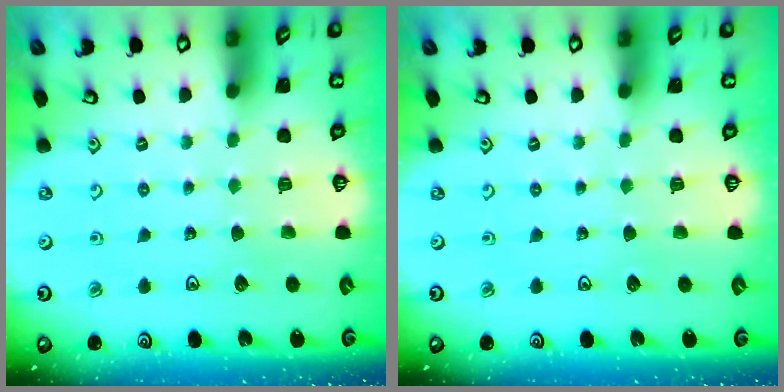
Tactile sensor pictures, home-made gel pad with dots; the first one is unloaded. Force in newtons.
{"total": 0.0}